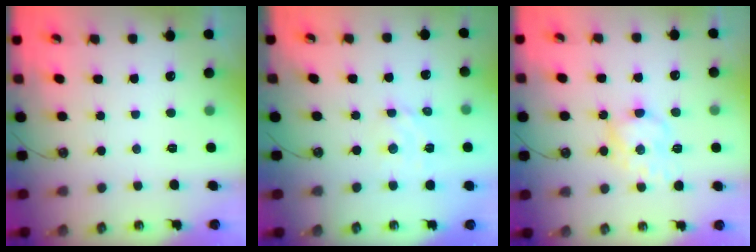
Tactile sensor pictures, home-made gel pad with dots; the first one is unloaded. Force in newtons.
{"total": 3.9, "press": 3.8, "slide": 0.8}
{"total": 9.5, "press": 9.5, "slide": 0.5}